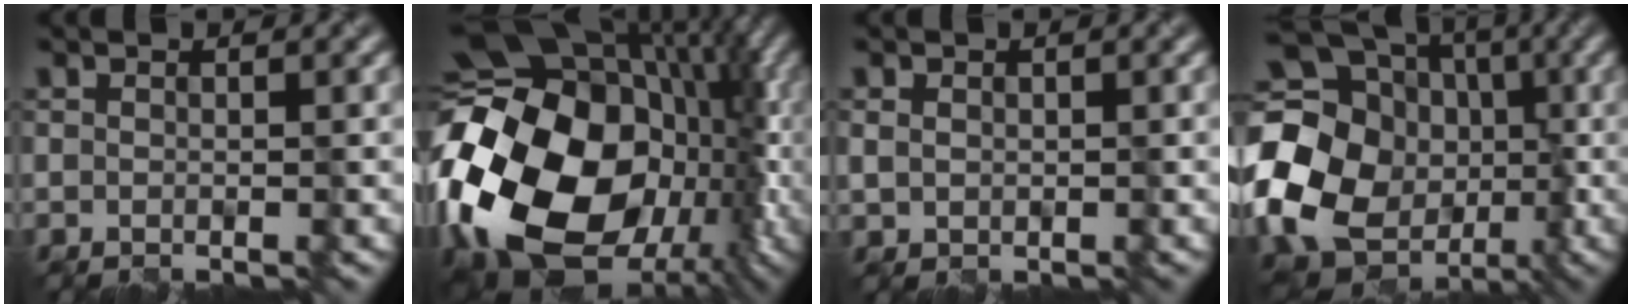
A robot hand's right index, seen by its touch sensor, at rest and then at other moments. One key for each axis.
{"total": 20.9, "fx": -2.3, "fy": 15.4, "fz": 13.9, "tx": -0.277, "ty": -0.008, "tz": -0.033}
{"total": 1.2, "fx": 0.3, "fy": 1.0, "fz": 0.5, "tx": -0.013, "ty": -0.002, "tz": 0.011}
{"total": 21.3, "fx": -3.0, "fy": 18.6, "fz": 10.0, "tx": -0.205, "ty": -0.013, "tz": -0.084}